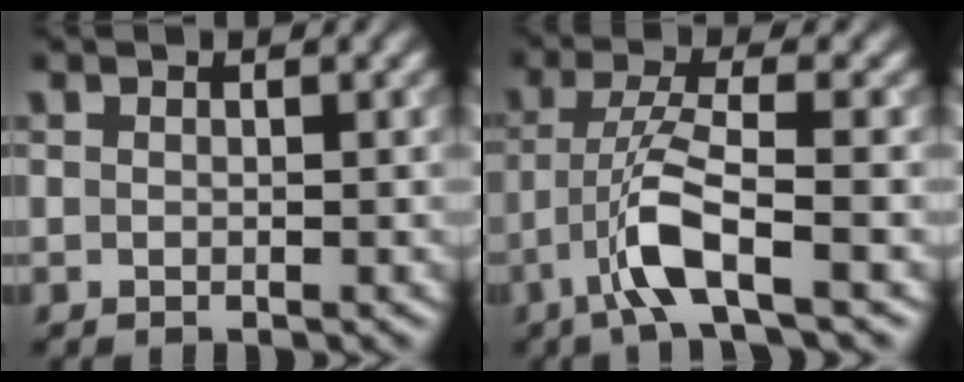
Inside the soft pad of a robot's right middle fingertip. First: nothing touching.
{"total": 5.0, "force": [-2.5, 0.8, 4.3], "torque": [-0.084, 0.006, -0.056]}